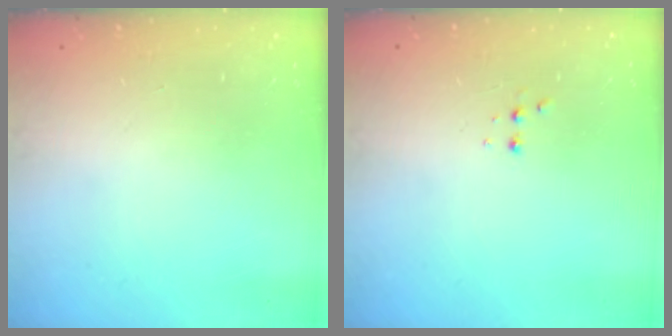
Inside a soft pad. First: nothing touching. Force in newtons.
{"total": 2.9, "press": 2.7, "slide": 1.0}